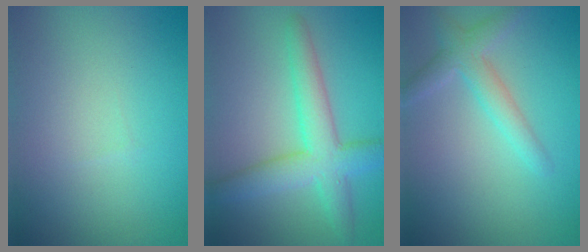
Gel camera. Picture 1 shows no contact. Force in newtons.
{"total": 5.4, "press": 5.3, "slide": 0.3}
{"total": 2.9, "press": 2.9, "slide": 0.1}